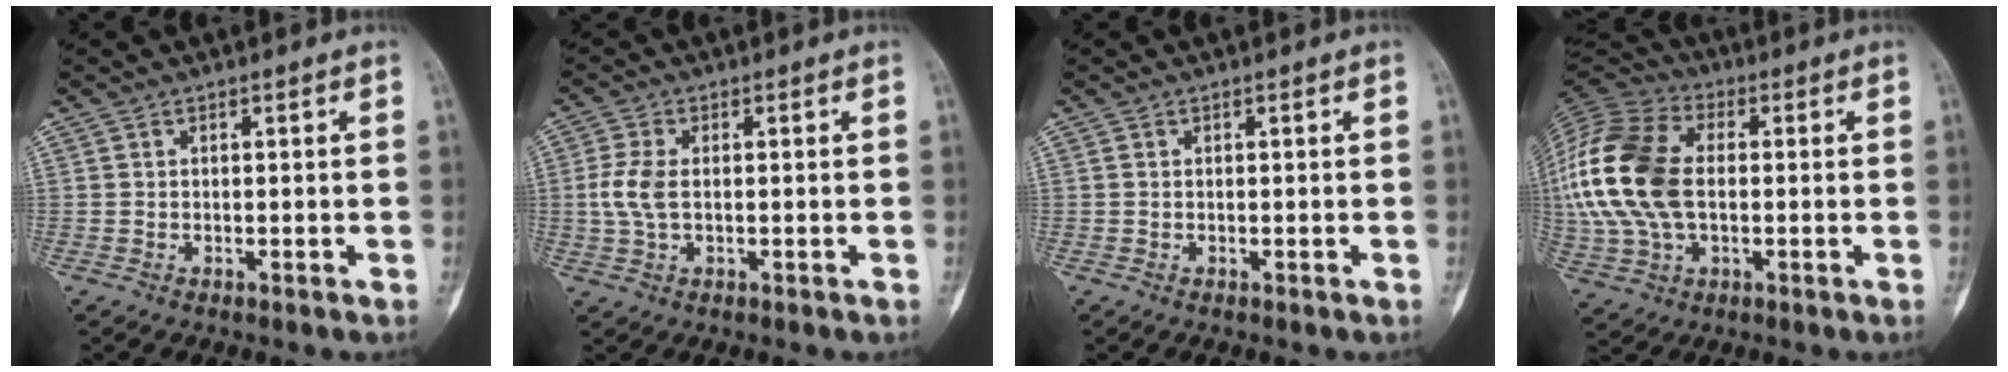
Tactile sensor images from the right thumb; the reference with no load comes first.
{"total": 5.3, "force": [0.1, 2.9, 4.4], "torque": [-0.114, 0.004, 0.000]}
{"total": 0.0}
{"total": 20.2, "force": [0.4, 12.8, 15.6], "torque": [-0.345, 0.013, 0.008]}